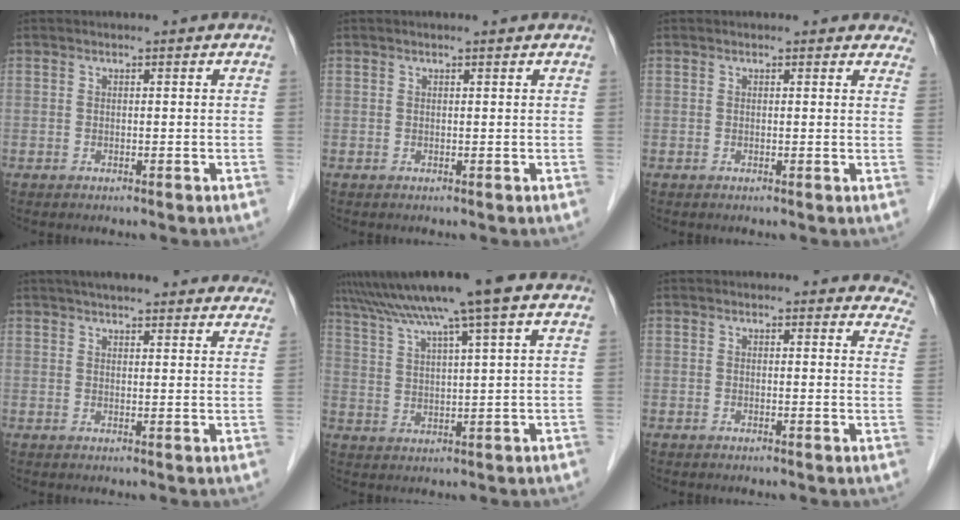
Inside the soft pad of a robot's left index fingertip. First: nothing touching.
{"total": 0.9, "force": [0.7, 0.0, 0.5], "torque": [-0.010, 0.008, 0.012]}
{"total": 4.4, "force": [4.0, 1.6, 0.9], "torque": [0.012, -0.010, 0.019]}
{"total": 19.6, "force": [17.6, 3.6, 7.8], "torque": [-0.093, 0.018, 0.207]}
{"total": 12.1, "force": [9.1, -1.1, 8.0], "torque": [-0.139, 0.025, 0.138]}
{"total": 8.9, "force": [8.4, 2.7, 1.0], "torque": [0.037, -0.032, 0.047]}